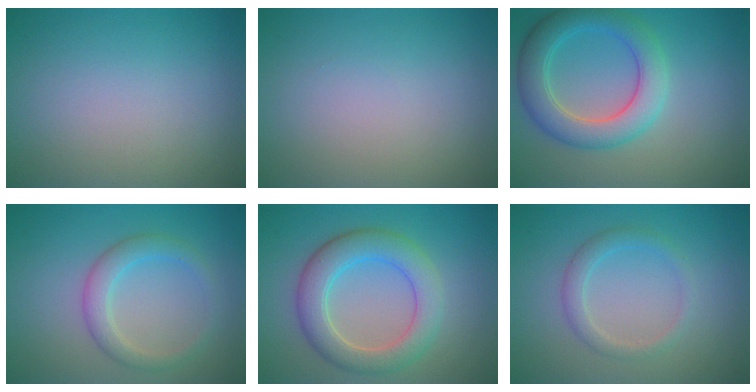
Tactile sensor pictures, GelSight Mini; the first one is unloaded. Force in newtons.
{"total": 0.0}
{"total": 5.5, "press": 5.5, "slide": 0.5}
{"total": 2.8, "press": 2.8, "slide": 0.2}
{"total": 5.7, "press": 5.6, "slide": 0.5}
{"total": 2.1, "press": 2.1, "slide": 0.2}